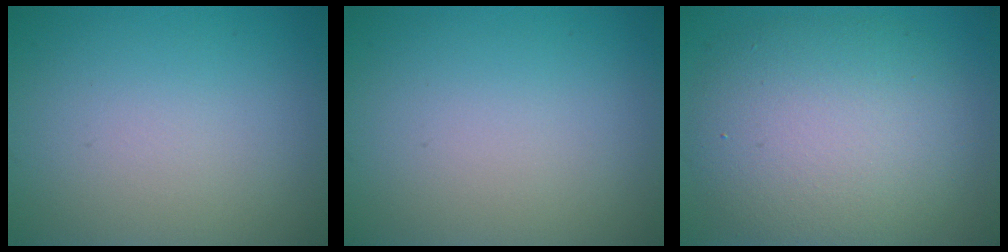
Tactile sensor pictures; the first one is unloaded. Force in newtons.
{"total": 0.0}
{"total": 8.7, "press": 8.7, "slide": 0.6}